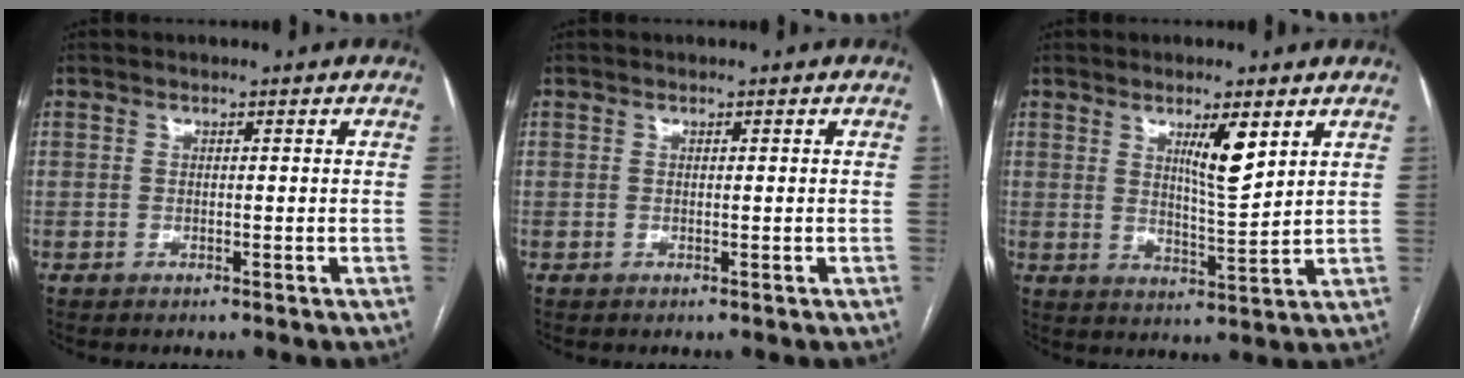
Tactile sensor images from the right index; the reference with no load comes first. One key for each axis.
{"total": 0.0}
{"total": 6.3, "fx": 3.2, "fy": 0.8, "fz": 5.4, "tx": -0.093, "ty": -0.011, "tz": 0.055}